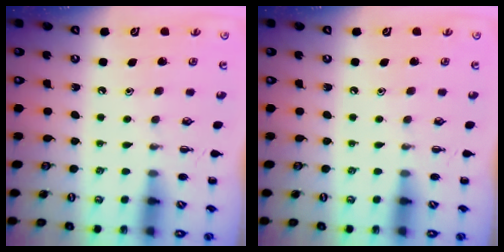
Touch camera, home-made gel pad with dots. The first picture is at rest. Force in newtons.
{"total": 0.0}